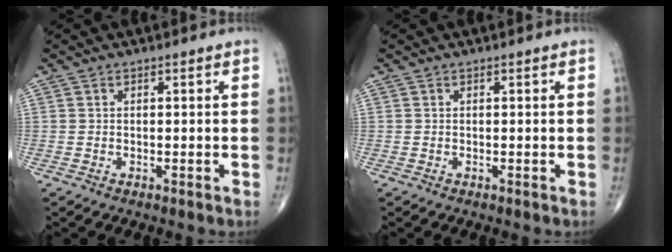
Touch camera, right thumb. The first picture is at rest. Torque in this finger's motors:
{"motor_torque": [0.07, 0.07, 0.00, 0.00, 0.00]}